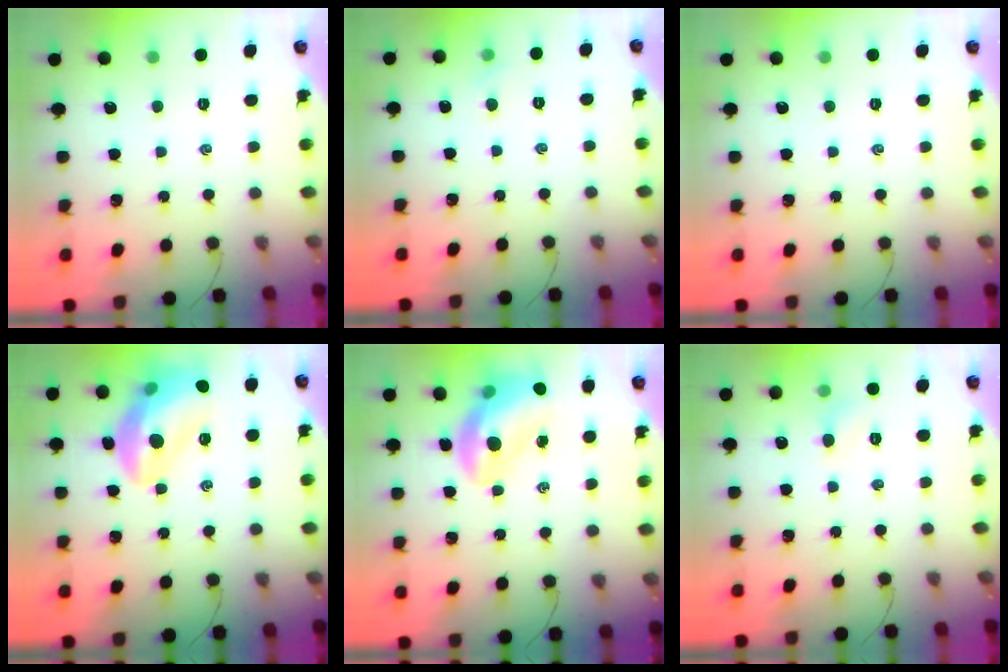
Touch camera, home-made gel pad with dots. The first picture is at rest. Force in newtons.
{"total": 2.7, "press": 2.5, "slide": 0.9}
{"total": 0.0}
{"total": 17.7, "press": 17.5, "slide": 2.7}
{"total": 13.8, "press": 13.2, "slide": 4.1}
{"total": 3.6, "press": 3.4, "slide": 1.2}